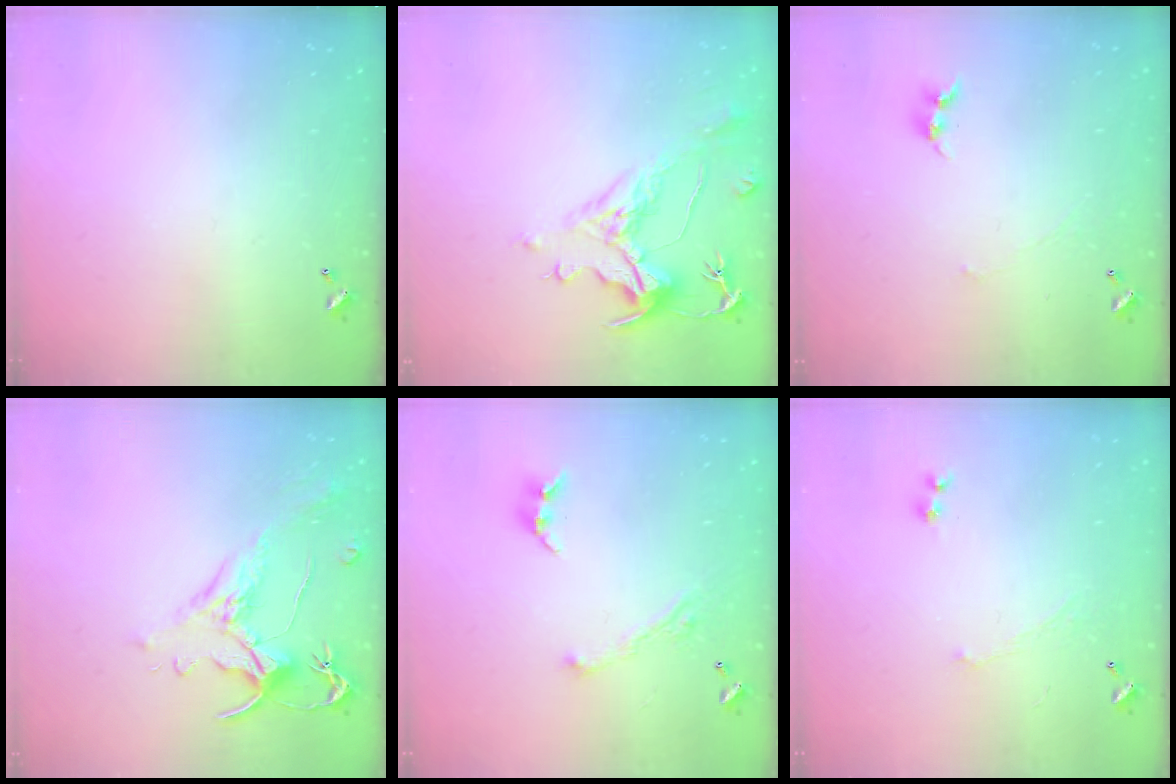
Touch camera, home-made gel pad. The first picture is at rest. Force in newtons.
{"total": 1.4, "press": 0.2, "slide": 1.4}
{"total": 1.0, "press": 0.8, "slide": 0.6}
{"total": 1.6, "press": 1.1, "slide": 1.2}
{"total": 3.7, "press": 3.6, "slide": 0.7}
{"total": 1.2, "press": 1.0, "slide": 0.8}